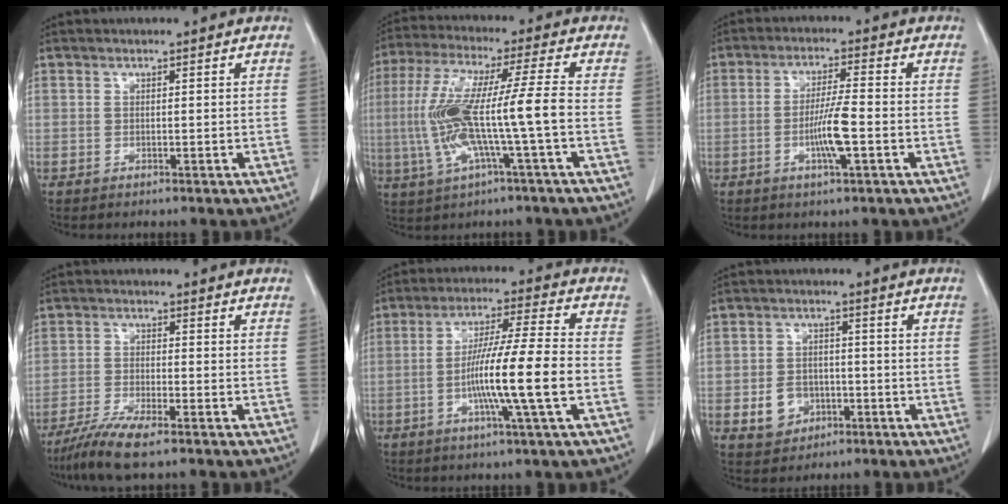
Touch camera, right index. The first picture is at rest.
{"total": 13.3, "force": [-2.0, -0.1, 13.1], "torque": [-0.273, 0.011, -0.043]}
{"total": 6.2, "force": [-1.7, 0.1, 6.0], "torque": [-0.115, -0.006, -0.032]}
{"total": 6.8, "force": [-5.1, 0.4, 4.5], "torque": [-0.088, -0.020, -0.093]}
{"total": 12.6, "force": [-2.9, -0.8, 12.2], "torque": [-0.221, -0.005, -0.059]}
{"total": 5.3, "force": [-1.7, 4.4, 2.3], "torque": [-0.043, 0.008, -0.019]}